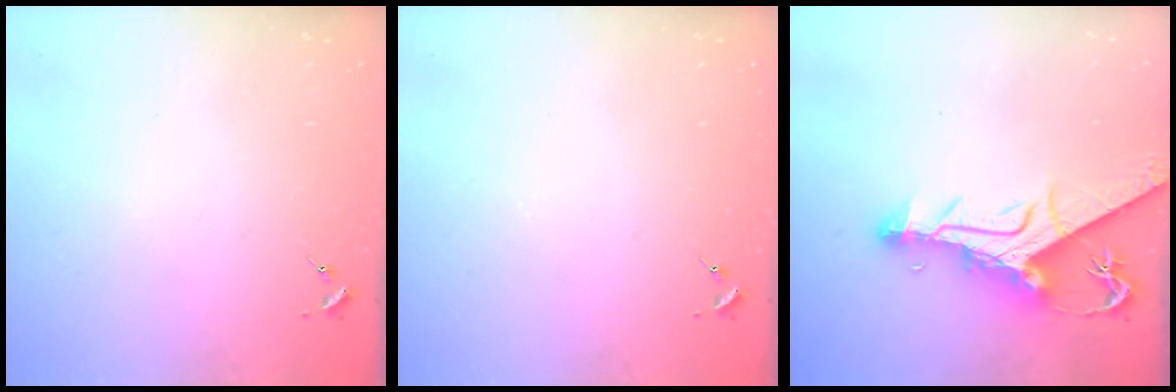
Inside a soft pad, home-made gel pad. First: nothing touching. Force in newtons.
{"total": 0.0}
{"total": 13.8, "press": 13.7, "slide": 1.3}